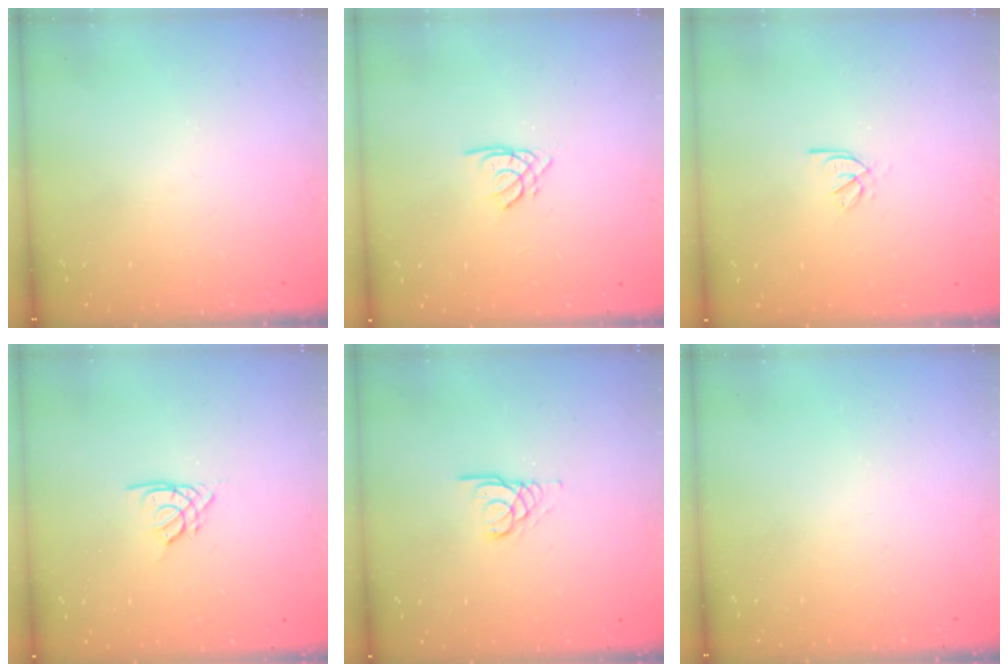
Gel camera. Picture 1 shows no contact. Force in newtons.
{"total": 1.6, "press": 1.6, "slide": 0.2}
{"total": 2.5, "press": 2.4, "slide": 0.5}
{"total": 2.2, "press": 2.1, "slide": 0.5}
{"total": 3.1, "press": 3.1, "slide": 0.2}
{"total": 0.0}